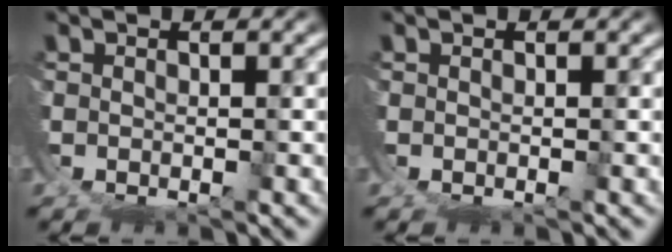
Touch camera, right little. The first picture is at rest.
{"total": 0.0}